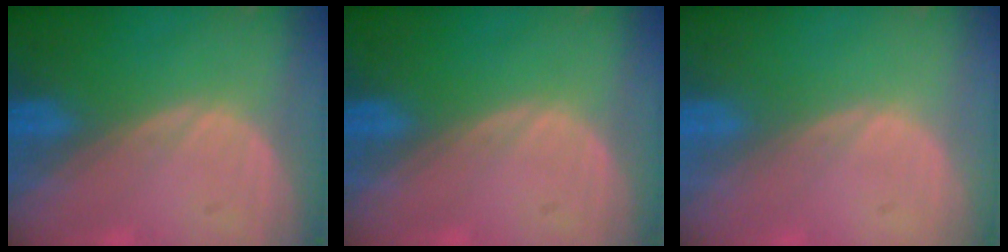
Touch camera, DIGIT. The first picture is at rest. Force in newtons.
{"total": 0.0}
{"total": 0.0}